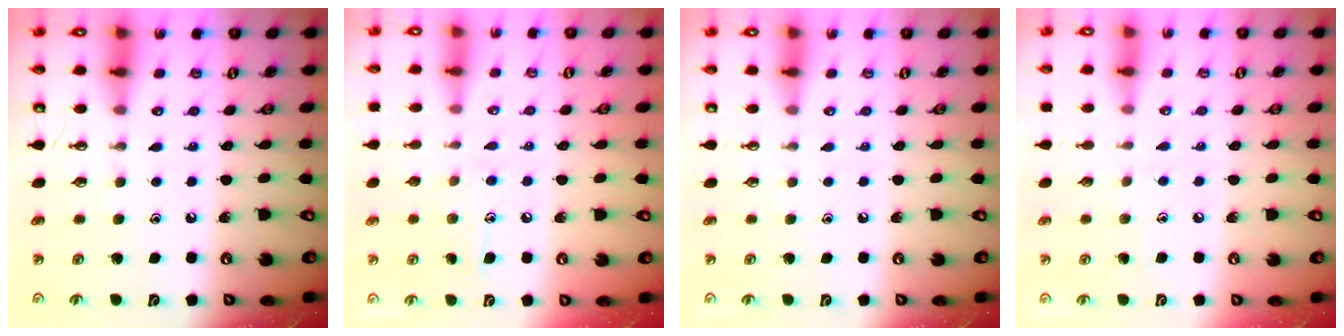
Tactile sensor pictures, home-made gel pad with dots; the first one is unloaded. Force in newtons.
{"total": 7.3, "press": 7.3, "slide": 0.5}
{"total": 0.0}
{"total": 3.9, "press": 3.8, "slide": 0.4}